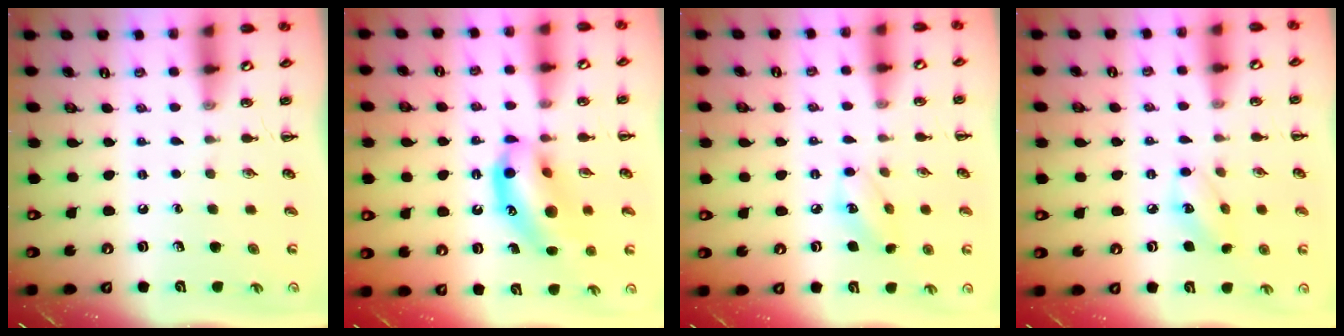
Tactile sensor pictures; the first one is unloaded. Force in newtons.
{"total": 14.1, "press": 13.7, "slide": 3.2}
{"total": 6.5, "press": 6.4, "slide": 1.0}
{"total": 6.5, "press": 6.4, "slide": 1.0}